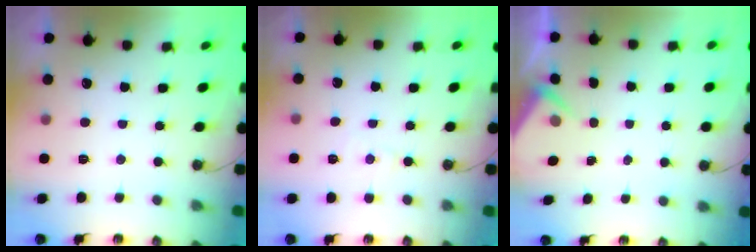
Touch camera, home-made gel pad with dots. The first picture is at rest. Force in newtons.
{"total": 4.4, "press": 4.4, "slide": 0.4}
{"total": 2.9, "press": 2.9, "slide": 0.4}